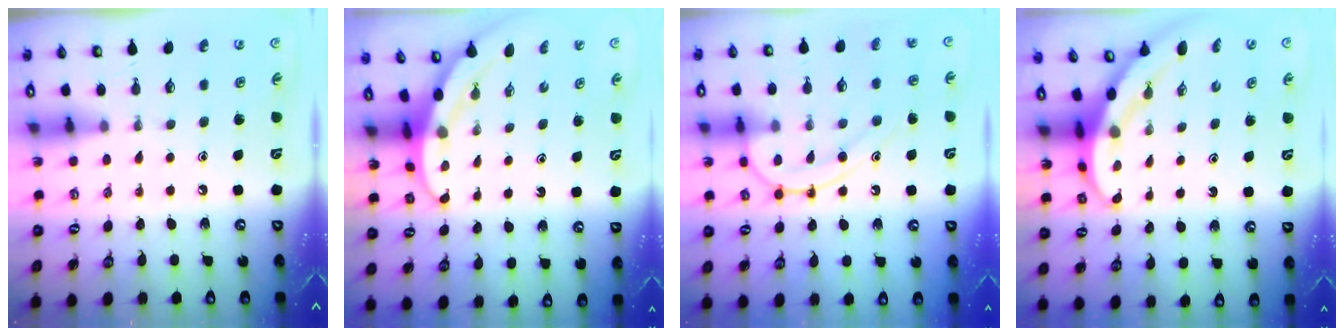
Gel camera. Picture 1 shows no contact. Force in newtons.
{"total": 3.2, "press": 3.2, "slide": 0.0}
{"total": 13.3, "press": 13.3, "slide": 1.1}
{"total": 3.8, "press": 3.7, "slide": 0.3}